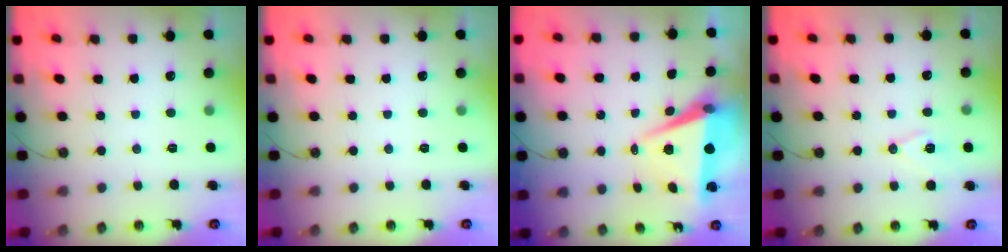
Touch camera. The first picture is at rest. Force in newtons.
{"total": 0.0}
{"total": 7.3, "press": 5.9, "slide": 4.2}
{"total": 9.4, "press": 8.7, "slide": 3.5}